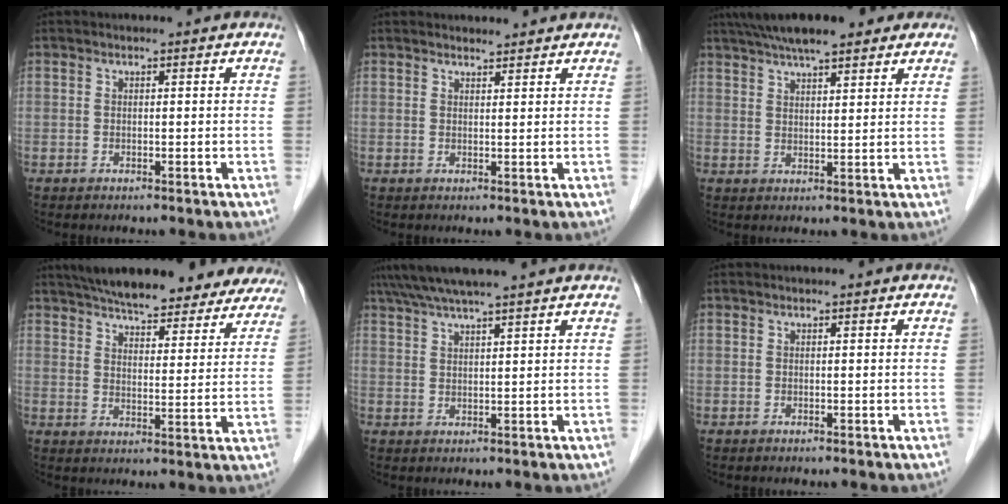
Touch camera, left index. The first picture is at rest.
{"total": 2.6, "force": [2.6, 0.3, 0.2], "torque": [-0.011, 0.010, 0.035]}
{"total": 12.3, "force": [9.7, 2.9, 7.0], "torque": [-0.117, 0.041, 0.147]}
{"total": 25.7, "force": [22.5, 6.4, 10.5], "torque": [-0.161, -0.004, 0.280]}
{"total": 9.3, "force": [8.0, -1.0, 4.7], "torque": [-0.079, 0.030, 0.118]}
{"total": 0.0}